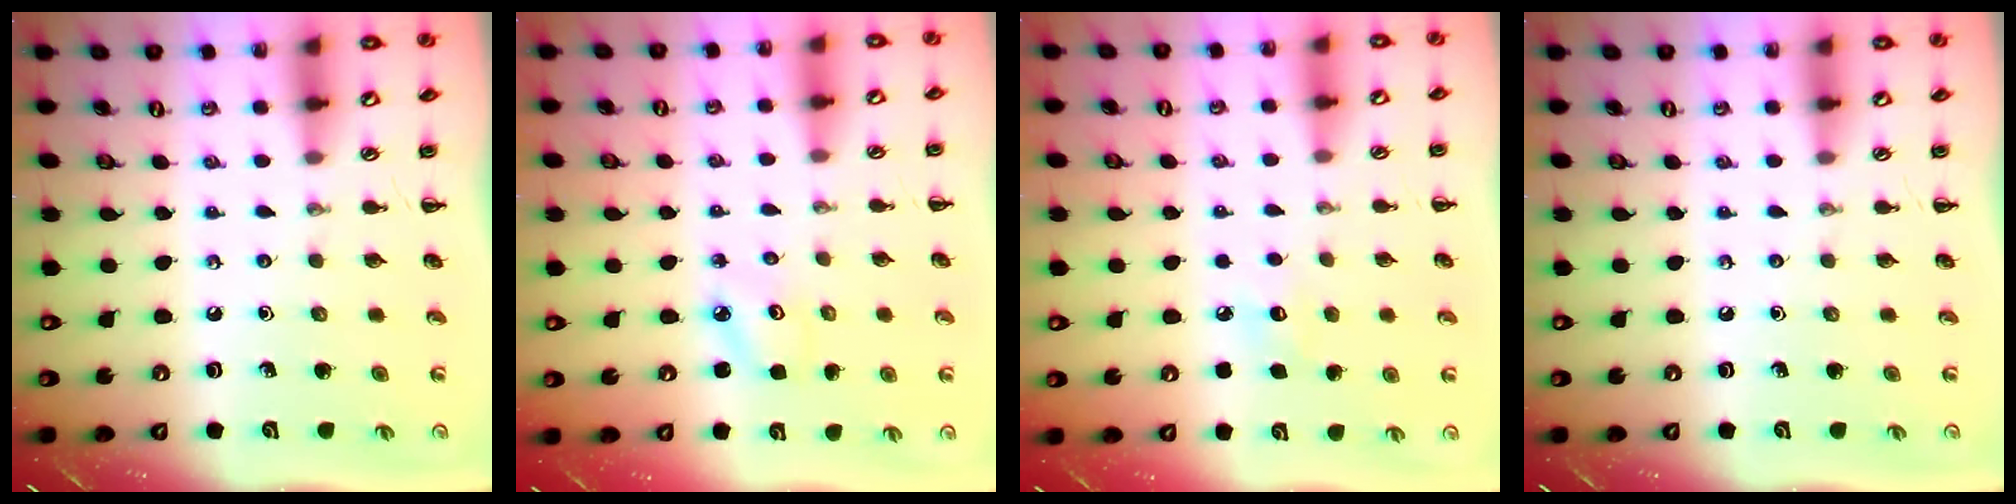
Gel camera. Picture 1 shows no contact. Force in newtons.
{"total": 2.9, "press": 2.8, "slide": 0.5}
{"total": 6.2, "press": 5.9, "slide": 1.7}
{"total": 0.0}